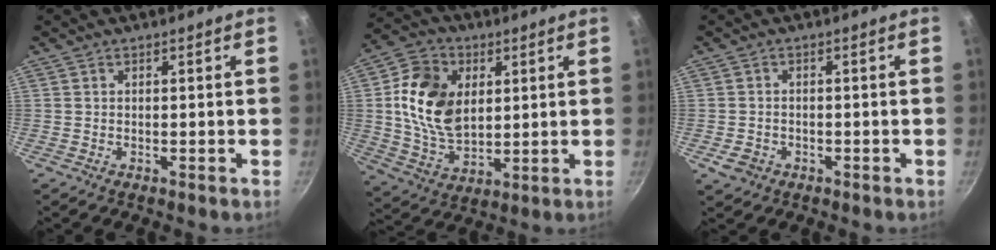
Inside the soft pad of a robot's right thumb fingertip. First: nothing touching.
{"total": 15.6, "force": [3.0, 10.9, 10.7], "torque": [-0.178, -0.009, 0.058]}
{"total": 3.4, "force": [-1.4, 2.7, 1.4], "torque": [-0.028, 0.013, -0.018]}